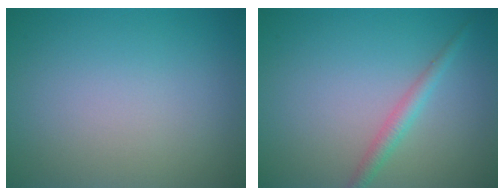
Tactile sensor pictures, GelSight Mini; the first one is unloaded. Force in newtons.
{"total": 1.8, "press": 1.8, "slide": 0.1}